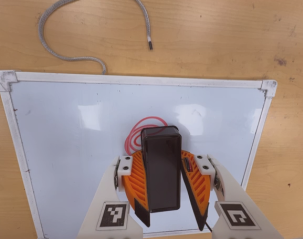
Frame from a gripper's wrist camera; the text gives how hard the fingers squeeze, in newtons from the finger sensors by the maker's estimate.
{"total": 16.5, "left": 19.0, "right": 14.0}